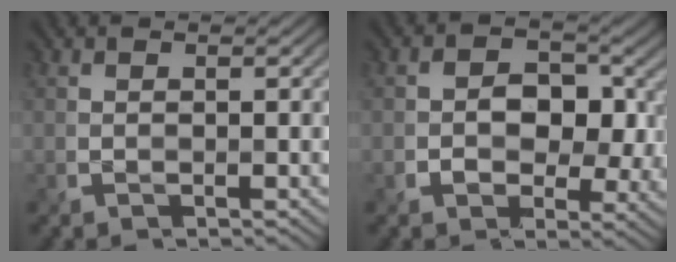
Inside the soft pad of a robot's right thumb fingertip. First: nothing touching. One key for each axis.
{"total": 7.2, "fx": 0.1, "fy": 5.6, "fz": 4.4, "tx": -0.068, "ty": -0.012, "tz": -0.006}